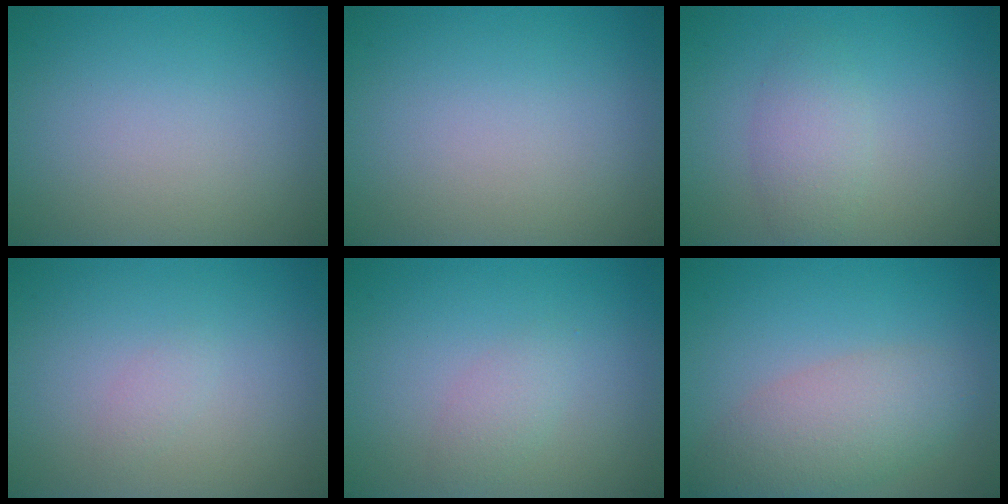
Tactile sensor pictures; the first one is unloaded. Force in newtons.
{"total": 0.0}
{"total": 2.4, "press": 2.4, "slide": 0.0}
{"total": 0.7, "press": 0.7, "slide": 0.1}
{"total": 1.4, "press": 1.4, "slide": 0.1}
{"total": 4.7, "press": 4.7, "slide": 0.2}